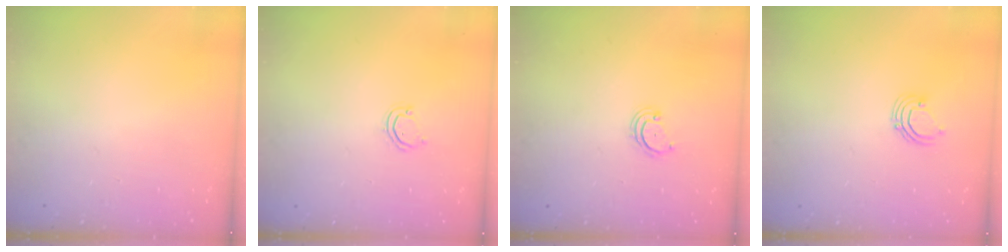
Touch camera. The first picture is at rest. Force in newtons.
{"total": 3.5, "press": 3.5, "slide": 0.3}
{"total": 2.9, "press": 2.9, "slide": 0.3}
{"total": 3.5, "press": 3.5, "slide": 0.2}